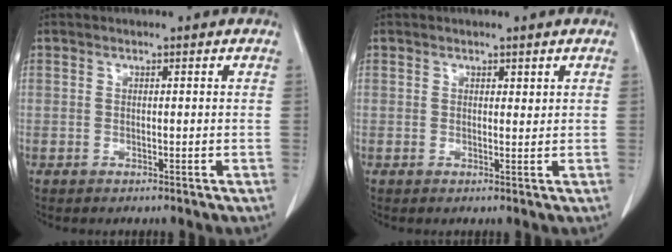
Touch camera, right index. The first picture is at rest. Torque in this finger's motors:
{"motor_torque": [-0.06, 0.12, -0.09, -0.01]}